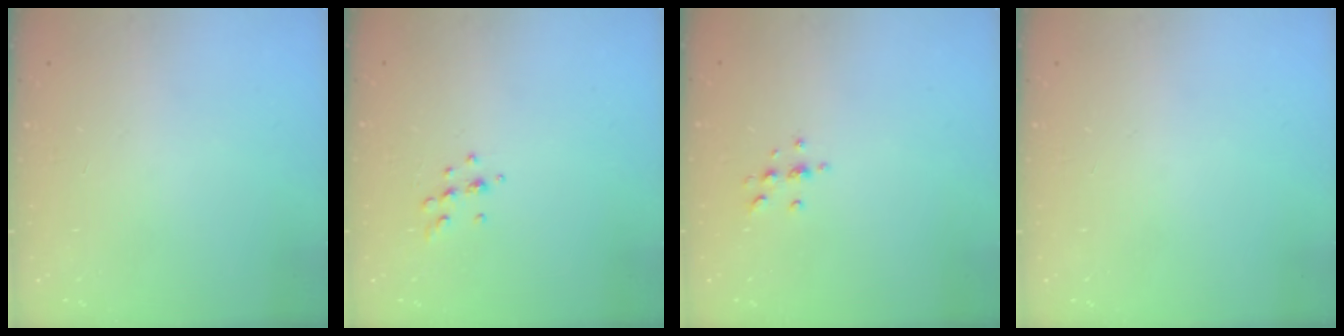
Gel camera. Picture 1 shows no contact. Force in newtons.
{"total": 5.6, "press": 5.6, "slide": 0.9}
{"total": 4.0, "press": 4.0, "slide": 0.4}
{"total": 0.0}